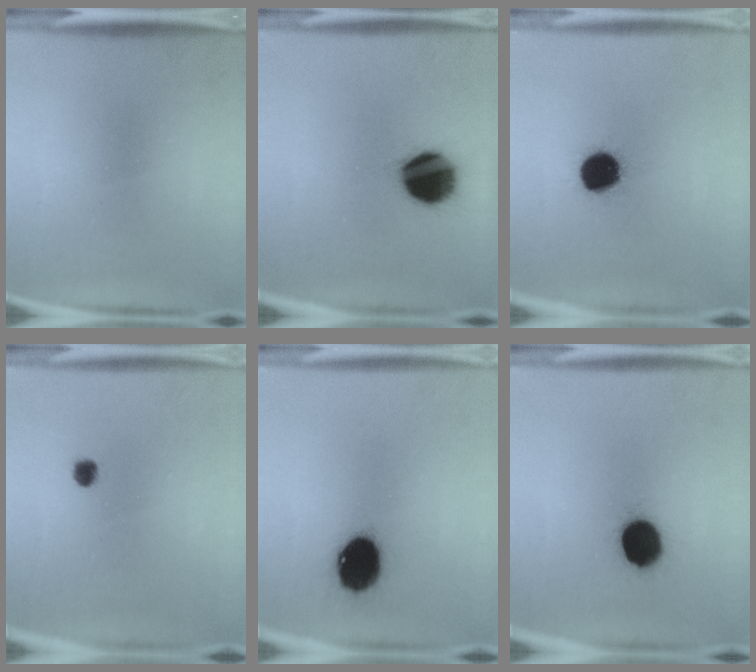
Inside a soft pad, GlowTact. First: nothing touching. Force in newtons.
{"total": 17.8}
{"total": 12.7}
{"total": 2.0}
{"total": 13.7}
{"total": 12.4}